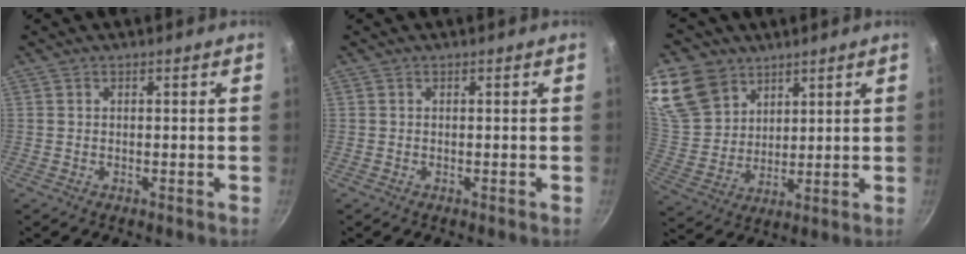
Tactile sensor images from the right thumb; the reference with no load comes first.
{"total": 0.0}
{"total": 16.3, "force": [9.7, 11.6, 6.2], "torque": [-0.117, -0.031, 0.196]}